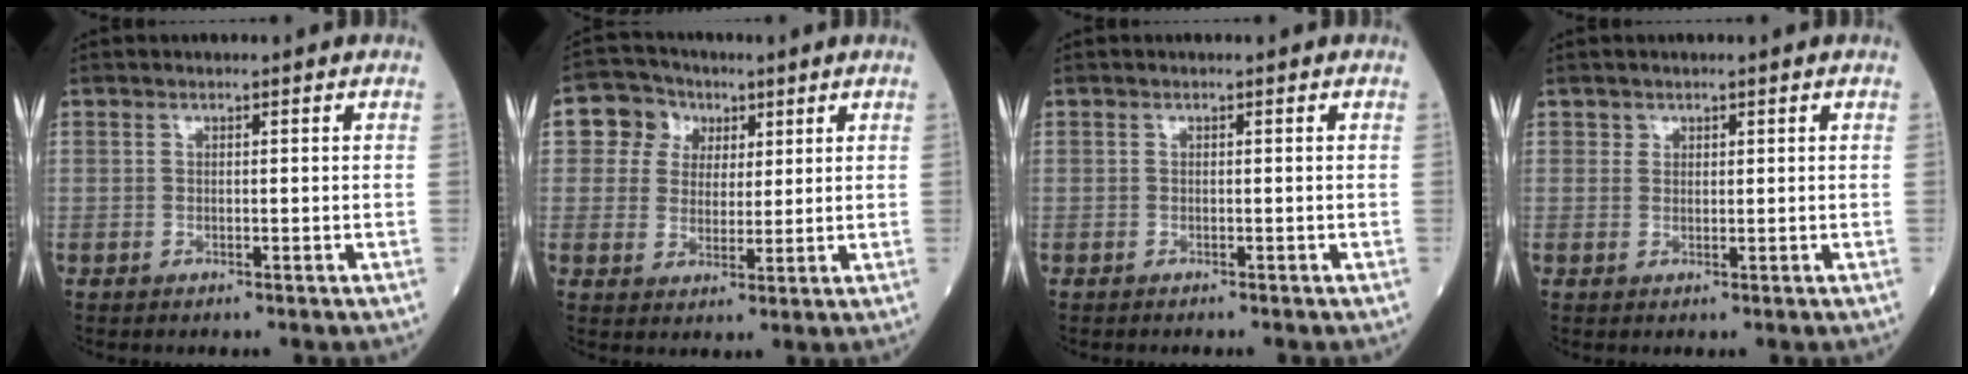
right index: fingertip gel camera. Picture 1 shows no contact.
{"total": 6.6, "force": [2.6, 5.8, 1.5], "torque": [-0.021, 0.028, 0.047]}
{"total": 1.0, "force": [-0.8, -0.1, 0.4], "torque": [0.000, 0.002, -0.009]}
{"total": 0.7, "force": [0.5, 0.5, 0.0], "torque": [0.008, 0.000, 0.008]}